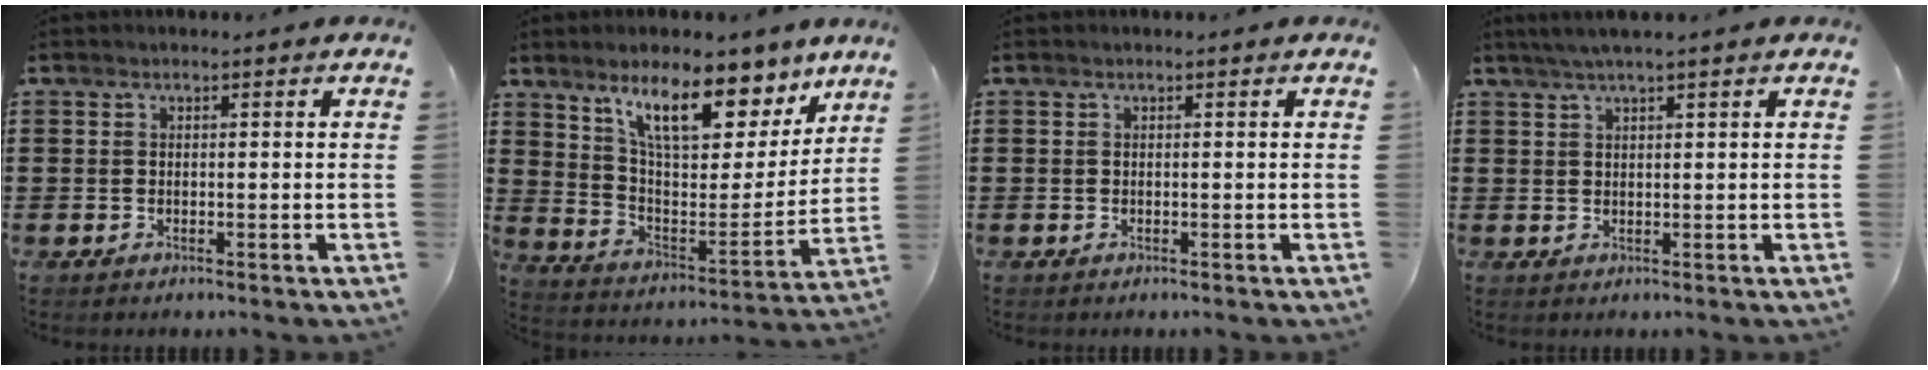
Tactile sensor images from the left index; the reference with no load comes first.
{"total": 13.2, "force": [9.8, 4.1, 7.8], "torque": [-0.154, -0.047, 0.171]}
{"total": 0.0}
{"total": 2.2, "force": [1.6, -0.2, 1.5], "torque": [-0.029, 0.002, 0.029]}